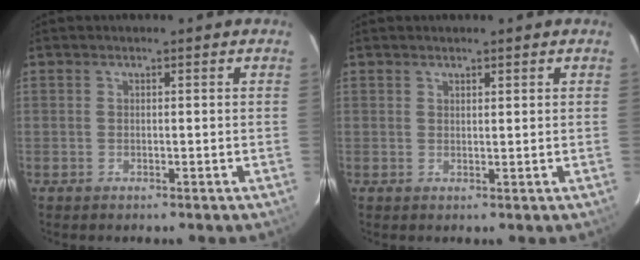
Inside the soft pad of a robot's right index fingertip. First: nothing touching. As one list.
[{"total": 1.1, "force": [1.0, 0.3, 0.4], "torque": [-0.008, 0.001, 0.017]}]